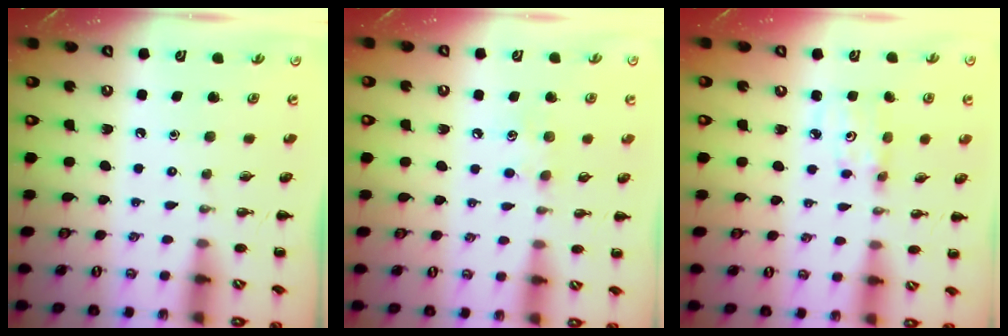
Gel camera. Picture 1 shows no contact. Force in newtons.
{"total": 6.7, "press": 6.5, "slide": 1.7}
{"total": 2.8, "press": 2.8, "slide": 0.4}